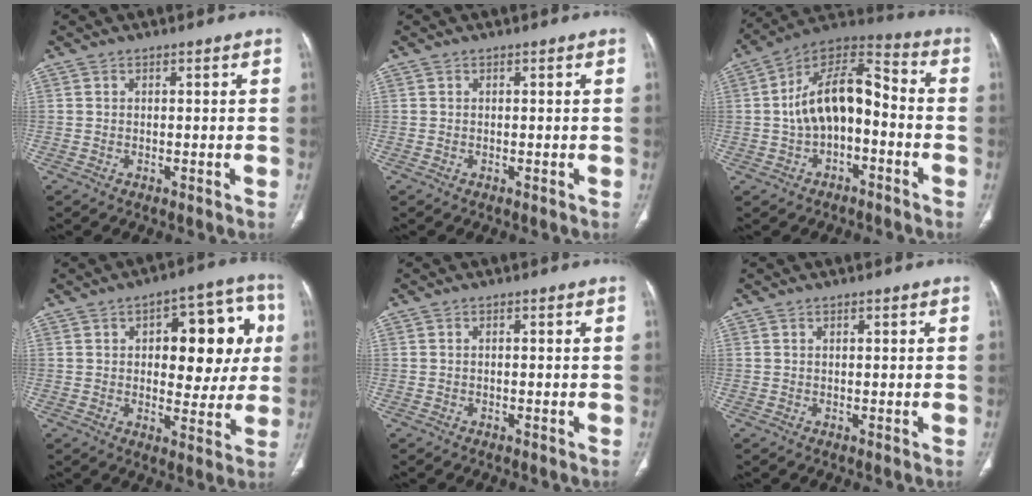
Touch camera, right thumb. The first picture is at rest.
{"total": 0.0}
{"total": 14.9, "force": [-1.7, 8.4, 12.2], "torque": [-0.196, 0.056, -0.039]}
{"total": 17.0, "force": [3.2, 8.7, 14.3], "torque": [-0.132, 0.015, 0.042]}
{"total": 0.0}
{"total": 0.6, "force": [0.3, 0.2, 0.5], "torque": [-0.013, 0.001, 0.006]}